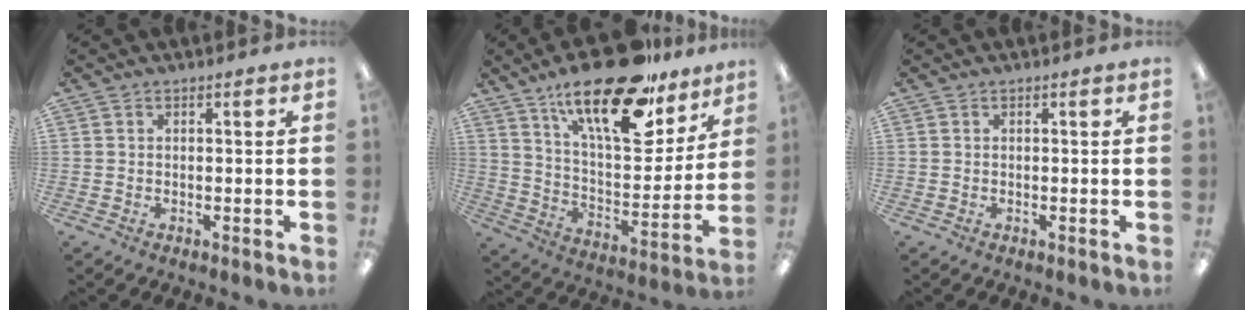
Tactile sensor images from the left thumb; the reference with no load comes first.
{"total": 23.6, "force": [17.1, 8.2, 14.1], "torque": [-0.221, -0.105, 0.287]}
{"total": 0.0}